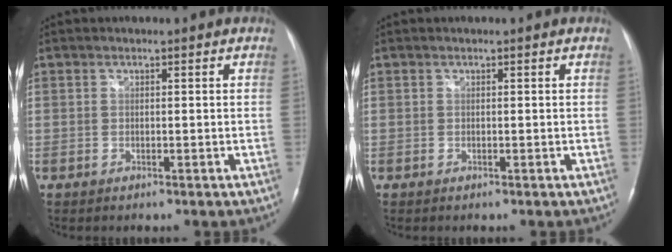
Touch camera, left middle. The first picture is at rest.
{"total": 0.0}